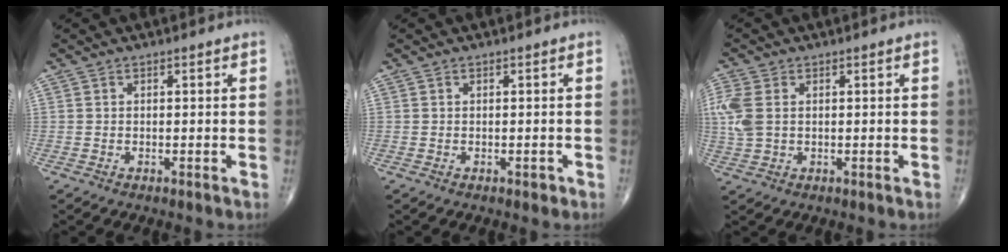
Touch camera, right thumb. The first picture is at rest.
{"total": 0.7, "force": [-0.3, 0.4, 0.5], "torque": [0.000, 0.000, -0.005]}
{"total": 6.4, "force": [0.9, 4.2, 4.7], "torque": [-0.135, 0.009, 0.023]}